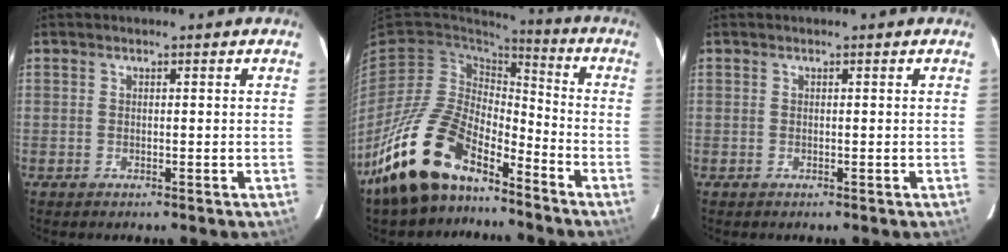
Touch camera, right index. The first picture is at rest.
{"total": 17.2, "force": [-13.1, 7.3, 8.4], "torque": [-0.176, -0.002, -0.238]}
{"total": 0.0}